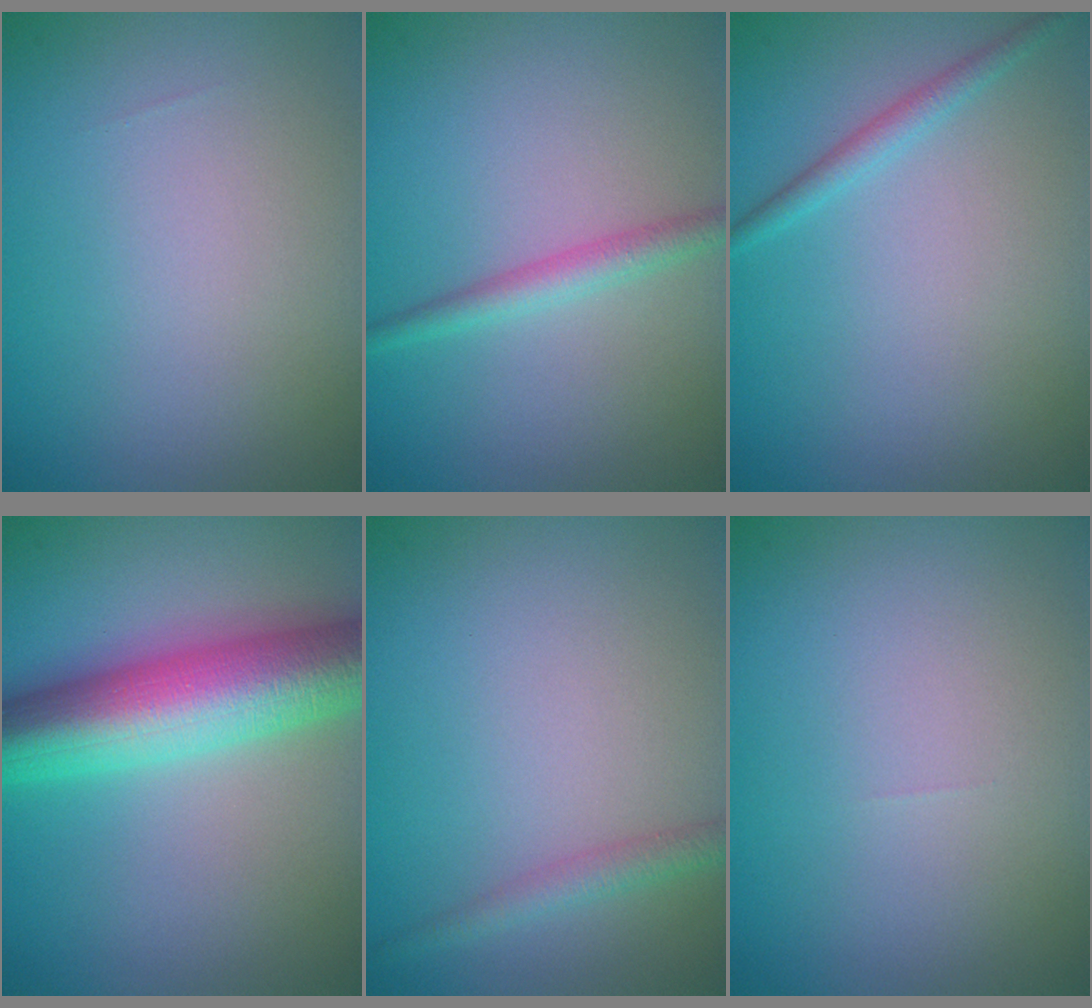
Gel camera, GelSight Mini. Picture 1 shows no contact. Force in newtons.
{"total": 2.1, "press": 2.1, "slide": 0.1}
{"total": 1.4, "press": 1.4, "slide": 0.0}
{"total": 10.4, "press": 10.4, "slide": 0.1}
{"total": 1.8, "press": 1.8, "slide": 0.1}
{"total": 0.0}